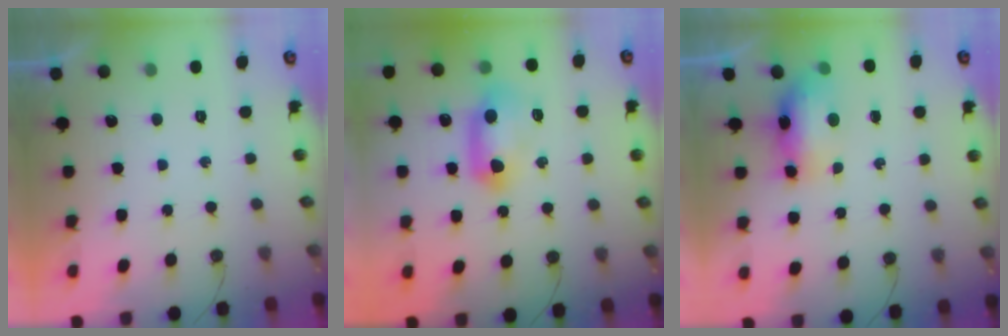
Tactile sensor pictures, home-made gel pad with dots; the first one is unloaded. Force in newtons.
{"total": 12.0, "press": 12.0, "slide": 1.2}
{"total": 7.4, "press": 7.4, "slide": 0.7}